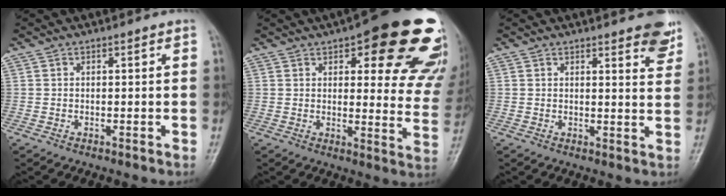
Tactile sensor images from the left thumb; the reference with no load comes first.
{"total": 23.6, "force": [13.3, 8.1, 17.8], "torque": [-0.167, -0.050, 0.151]}
{"total": 6.1, "force": [4.2, 1.7, 4.1], "torque": [-0.027, -0.023, 0.044]}